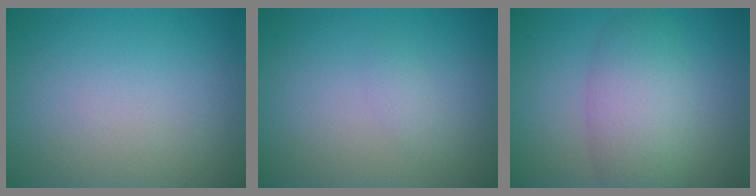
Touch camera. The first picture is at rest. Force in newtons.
{"total": 0.9, "press": 0.9, "slide": 0.0}
{"total": 5.4, "press": 5.4, "slide": 0.2}